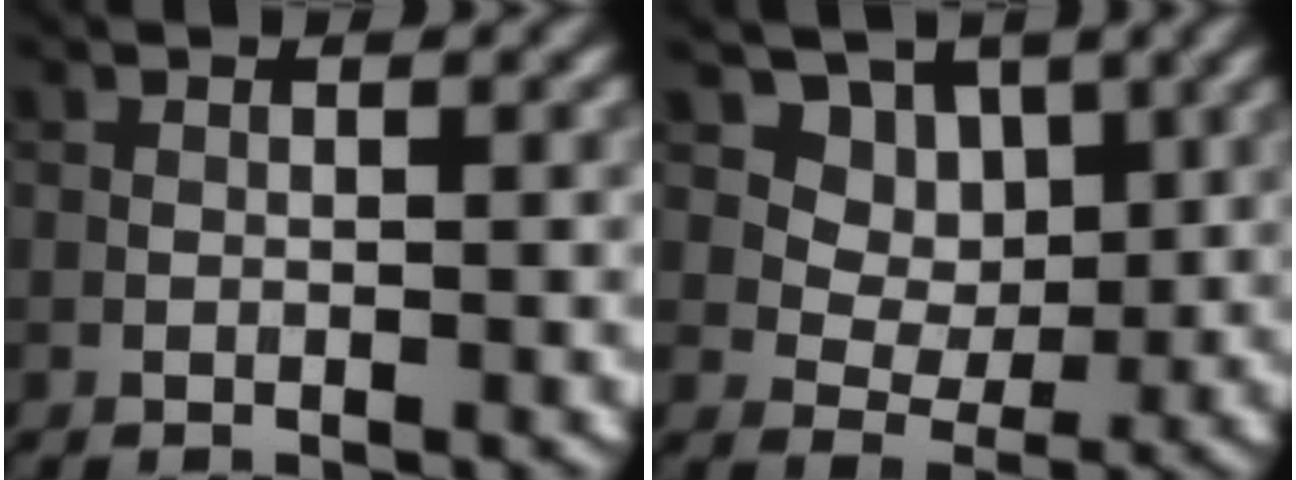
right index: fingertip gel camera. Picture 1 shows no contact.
{"total": 8.7, "force": [4.4, 6.6, 3.7], "torque": [-0.062, -0.016, 0.078]}